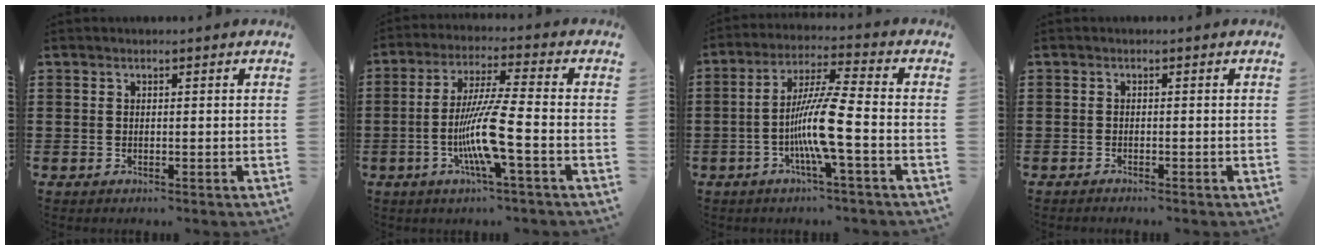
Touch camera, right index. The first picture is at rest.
{"total": 9.5, "force": [-2.8, 0.1, 9.1], "torque": [-0.188, -0.020, -0.060]}
{"total": 9.6, "force": [-2.8, 0.4, 9.2], "torque": [-0.191, -0.013, -0.061]}
{"total": 0.7, "force": [-0.7, 0.0, 0.0], "torque": [-0.002, -0.002, -0.015]}